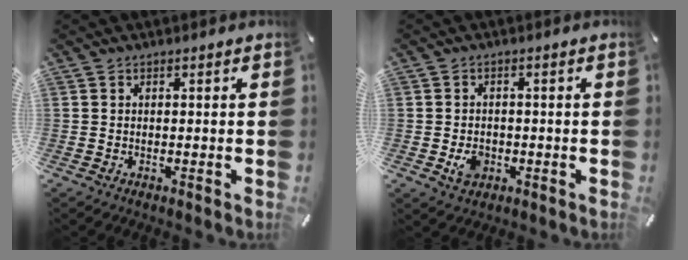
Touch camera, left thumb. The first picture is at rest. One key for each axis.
{"total": 4.1, "fx": -1.0, "fy": 3.3, "fz": 2.1, "tx": -0.034, "ty": 0.001, "tz": -0.018}